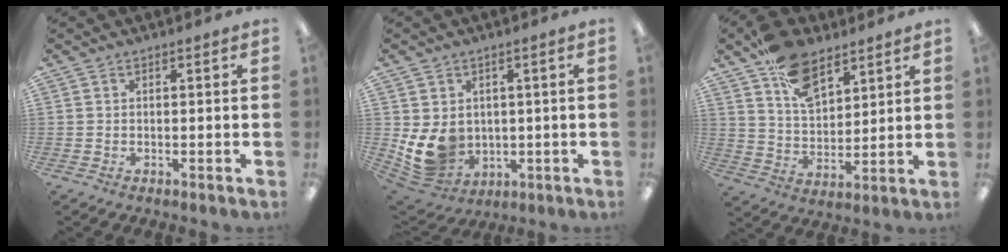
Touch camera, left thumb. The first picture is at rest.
{"total": 10.2, "force": [0.8, 8.7, 5.2], "torque": [-0.118, -0.017, 0.023]}
{"total": 13.3, "force": [8.5, 7.4, 7.1], "torque": [-0.121, -0.036, 0.158]}